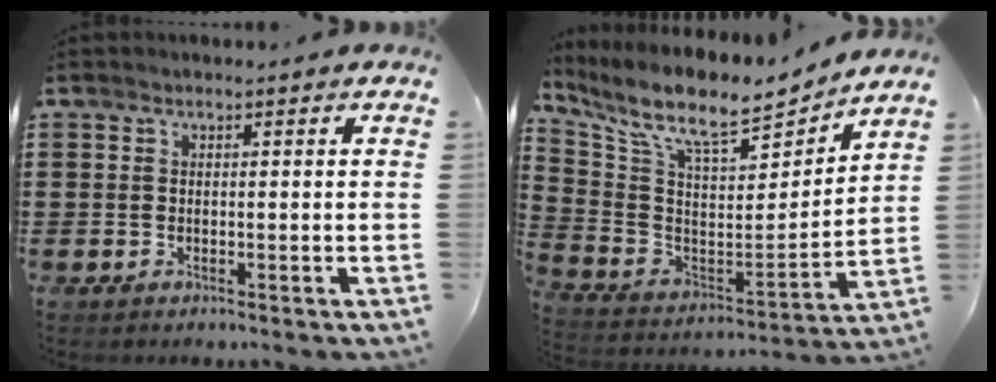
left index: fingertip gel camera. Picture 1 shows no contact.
{"total": 10.4, "force": [8.7, 2.1, 5.4], "torque": [-0.135, -0.064, 0.145]}